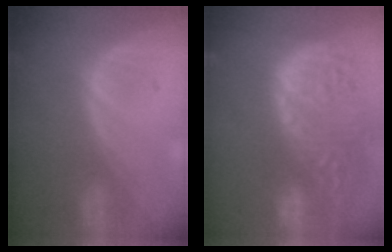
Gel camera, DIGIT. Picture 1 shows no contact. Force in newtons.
{"total": 15.4, "press": 12.6, "slide": 8.8}